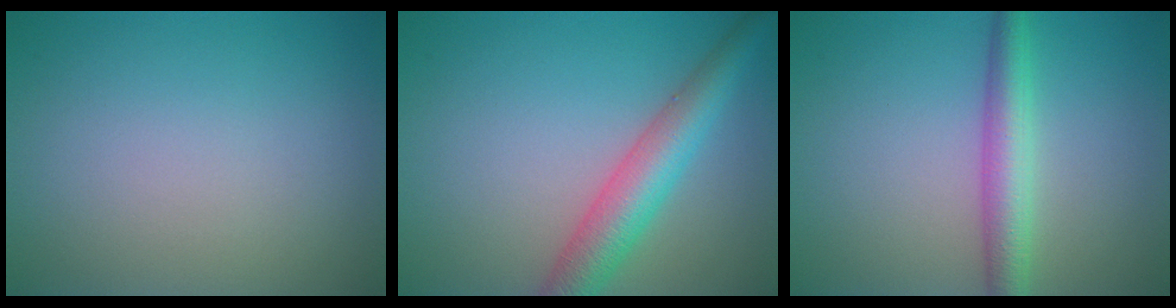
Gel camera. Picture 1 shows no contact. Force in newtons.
{"total": 5.3, "press": 5.3, "slide": 0.1}
{"total": 3.7, "press": 3.7, "slide": 0.1}